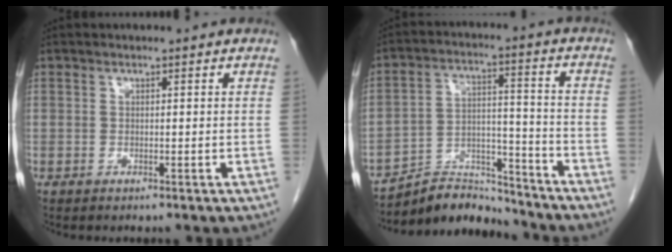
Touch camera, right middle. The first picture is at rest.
{"total": 9.8, "force": [-9.7, 1.6, 0.2], "torque": [0.000, 0.034, -0.172]}